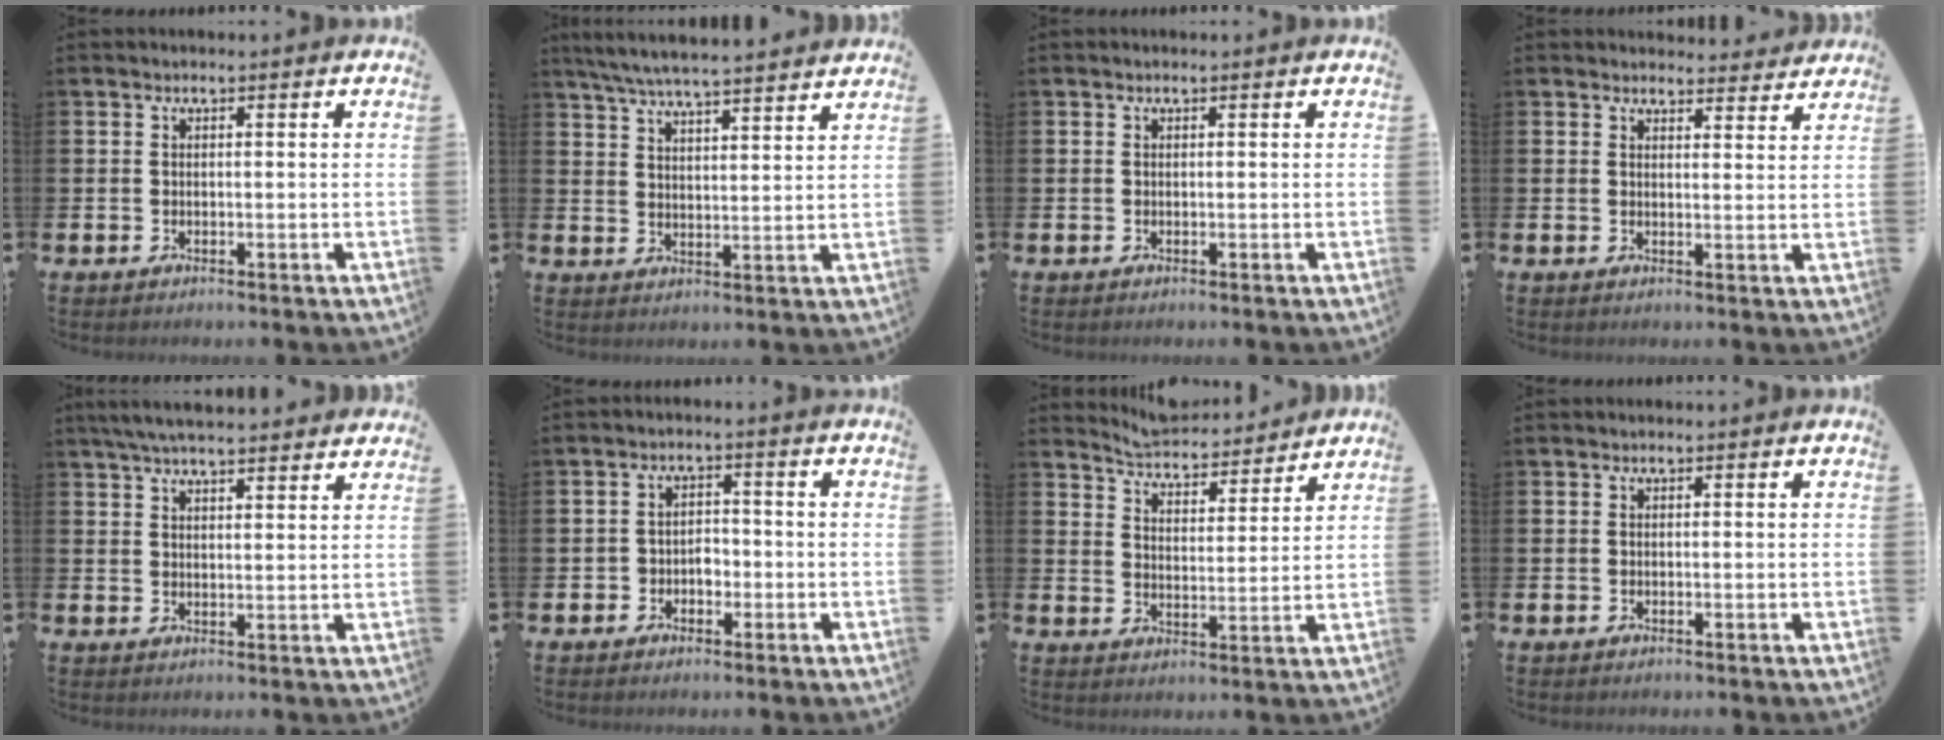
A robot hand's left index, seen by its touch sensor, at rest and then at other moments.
{"total": 6.3, "force": [6.0, 0.0, 1.6], "torque": [-0.055, -0.029, 0.109]}
{"total": 0.0}
{"total": 3.2, "force": [3.1, 0.6, -0.1], "torque": [0.010, -0.022, 0.054]}
{"total": 5.5, "force": [5.2, 0.6, 1.7], "torque": [-0.044, -0.017, 0.096]}
{"total": 2.6, "force": [-1.3, 2.1, 0.9], "torque": [-0.015, 0.005, -0.031]}
{"total": 4.9, "force": [4.9, 0.5, 0.1], "torque": [-0.029, -0.043, 0.085]}
{"total": 0.0}